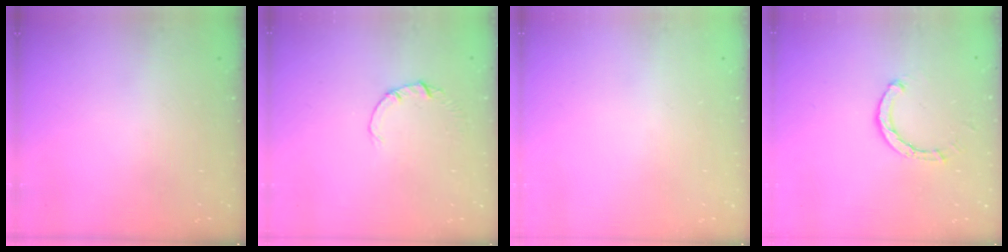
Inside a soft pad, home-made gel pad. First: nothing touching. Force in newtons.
{"total": 0.5, "press": 0.5, "slide": 0.1}
{"total": 0.0}
{"total": 2.6, "press": 2.6, "slide": 0.1}